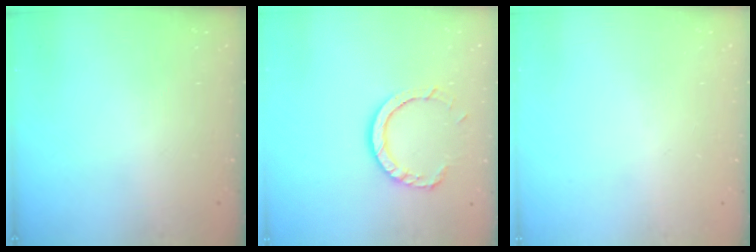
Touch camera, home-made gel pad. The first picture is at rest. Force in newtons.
{"total": 8.9, "press": 8.8, "slide": 1.2}
{"total": 0.0}